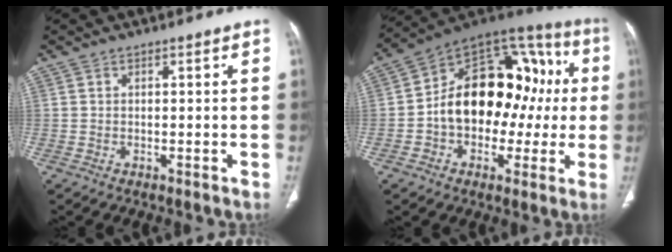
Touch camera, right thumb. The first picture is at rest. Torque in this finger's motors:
{"motor_torque": [2.50, 2.51, 1.34, -1.21, 0.44]}